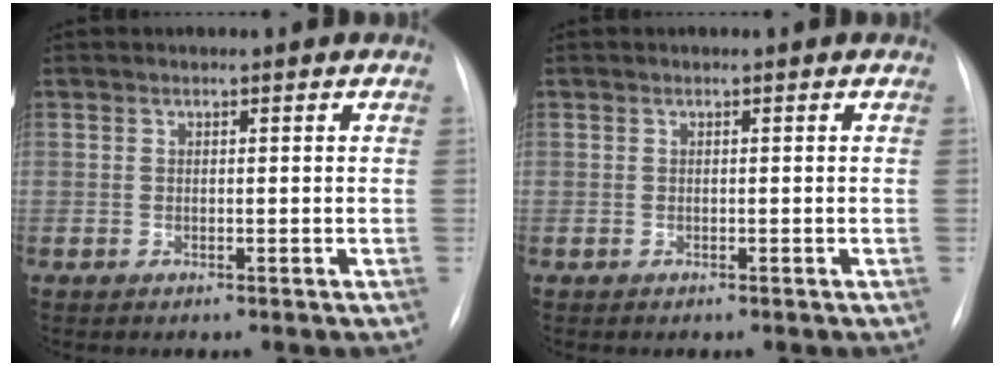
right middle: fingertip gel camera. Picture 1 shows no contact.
{"total": 0.0}